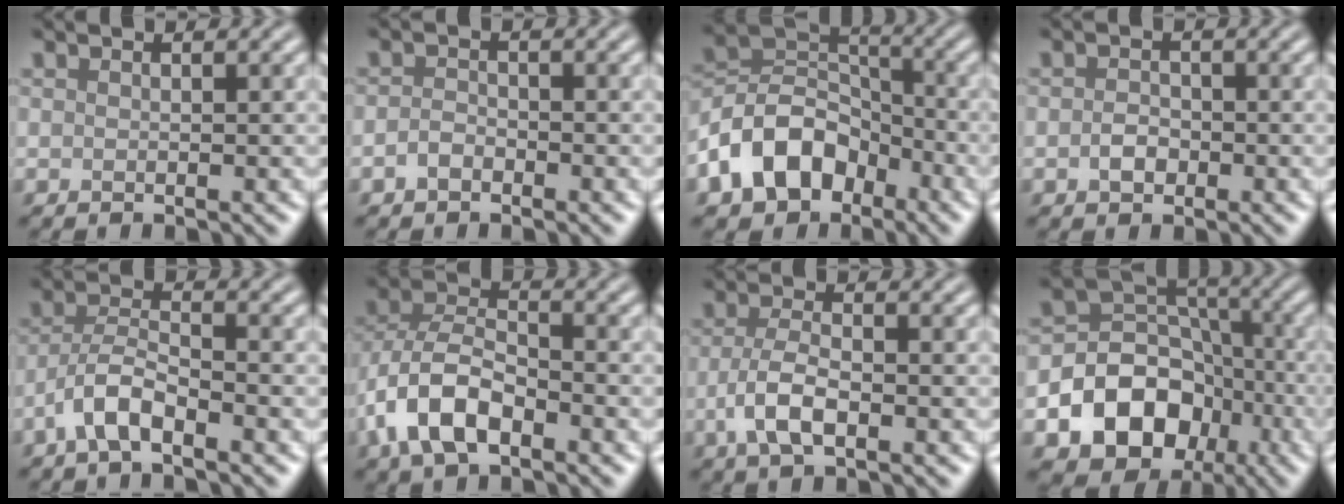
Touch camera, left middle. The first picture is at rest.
{"total": 1.4, "force": [-0.8, 0.9, 0.7], "torque": [-0.016, 0.004, -0.020]}
{"total": 8.8, "force": [-4.5, 6.1, 4.5], "torque": [-0.081, 0.007, -0.102]}
{"total": 1.7, "force": [-0.5, 1.2, 1.0], "torque": [-0.020, 0.002, -0.014]}
{"total": 3.7, "force": [-2.3, 1.1, 2.7], "torque": [-0.055, 0.012, -0.053]}
{"total": 7.3, "force": [-3.2, 4.0, 5.1], "torque": [-0.105, 0.004, -0.071]}
{"total": 3.7, "force": [-1.3, 1.6, 3.1], "torque": [-0.068, 0.000, -0.030]}
{"total": 11.2, "force": [-4.4, 8.9, 5.2], "torque": [-0.079, 0.000, -0.099]}